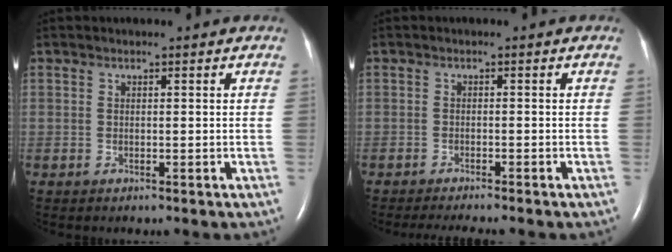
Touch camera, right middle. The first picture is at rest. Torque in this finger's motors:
{"motor_torque": [0.25, -0.25, 0.05, 0.01]}